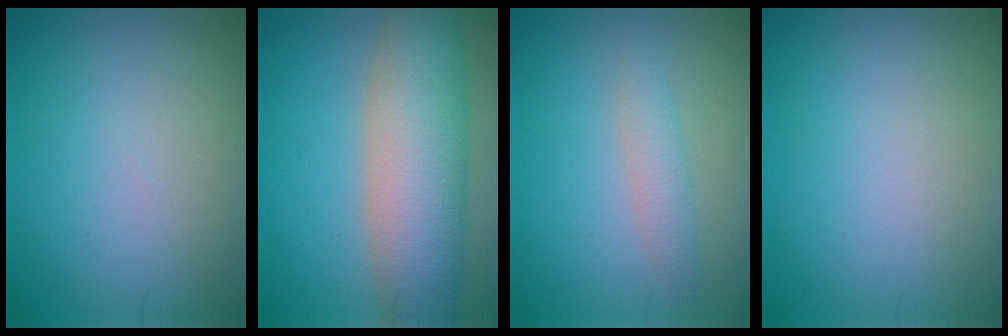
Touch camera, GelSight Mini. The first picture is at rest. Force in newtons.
{"total": 8.8, "press": 8.7, "slide": 0.7}
{"total": 1.9, "press": 1.9, "slide": 0.0}
{"total": 0.0}